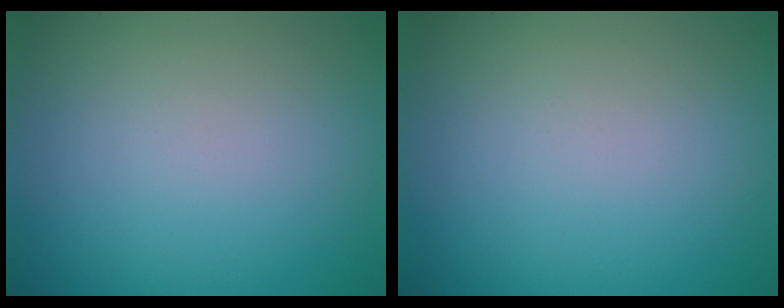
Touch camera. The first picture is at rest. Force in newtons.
{"total": 0.0}